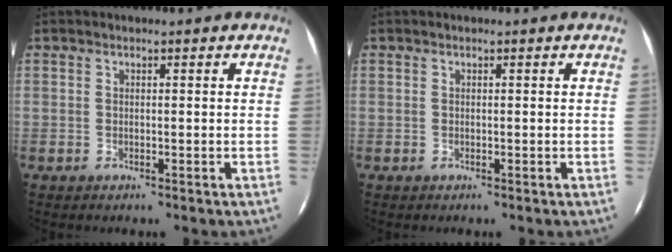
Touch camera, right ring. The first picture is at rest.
{"total": 0.0}